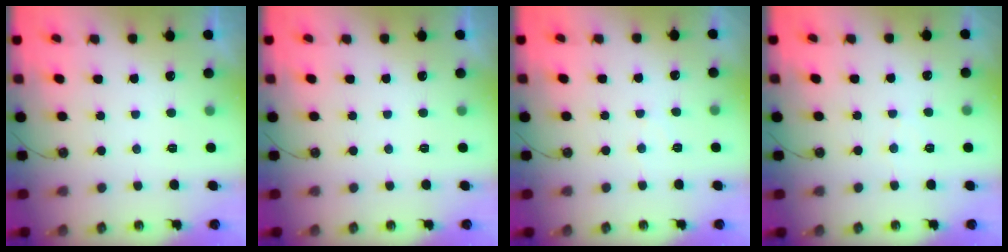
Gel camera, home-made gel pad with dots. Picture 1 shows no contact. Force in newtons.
{"total": 0.0}
{"total": 4.3, "press": 4.2, "slide": 0.9}
{"total": 3.6, "press": 3.5, "slide": 0.5}